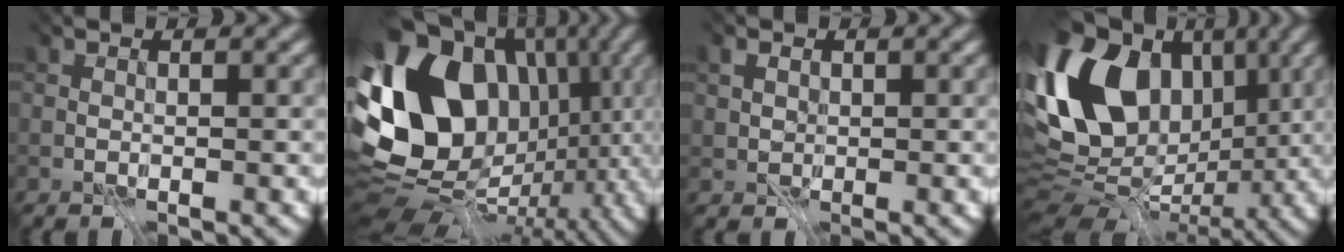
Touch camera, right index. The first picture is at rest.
{"total": 15.0, "force": [0.7, 11.4, 9.7], "torque": [-0.192, 0.012, 0.038]}
{"total": 0.7, "force": [-0.3, 0.6, 0.0], "torque": [-0.021, -0.011, 0.014]}
{"total": 14.9, "force": [1.8, 10.3, 10.7], "torque": [-0.204, 0.028, 0.042]}